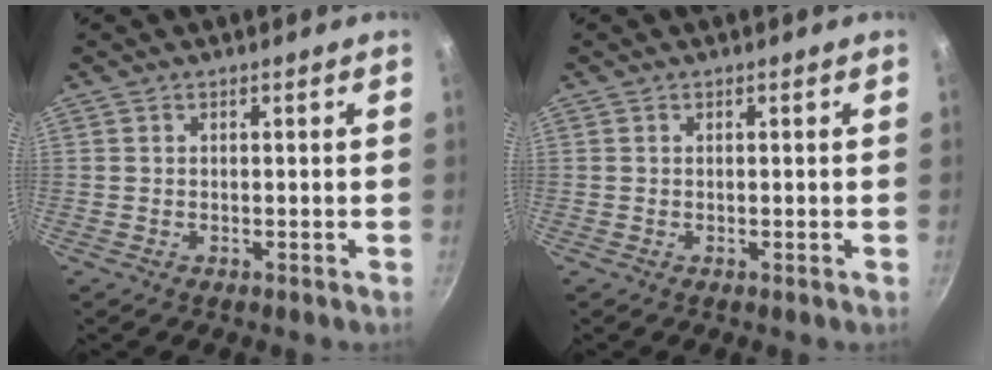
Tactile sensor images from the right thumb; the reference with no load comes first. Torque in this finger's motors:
{"motor_torque": [1.02, 0.89, 0.11, -0.23, 0.04]}